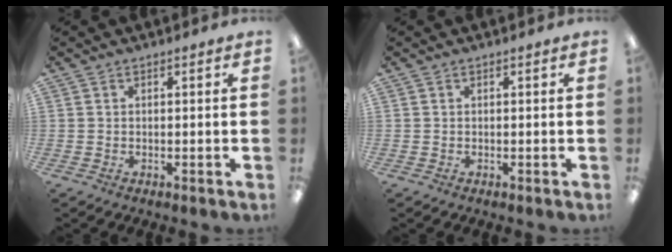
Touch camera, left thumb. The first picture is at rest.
{"total": 0.0}